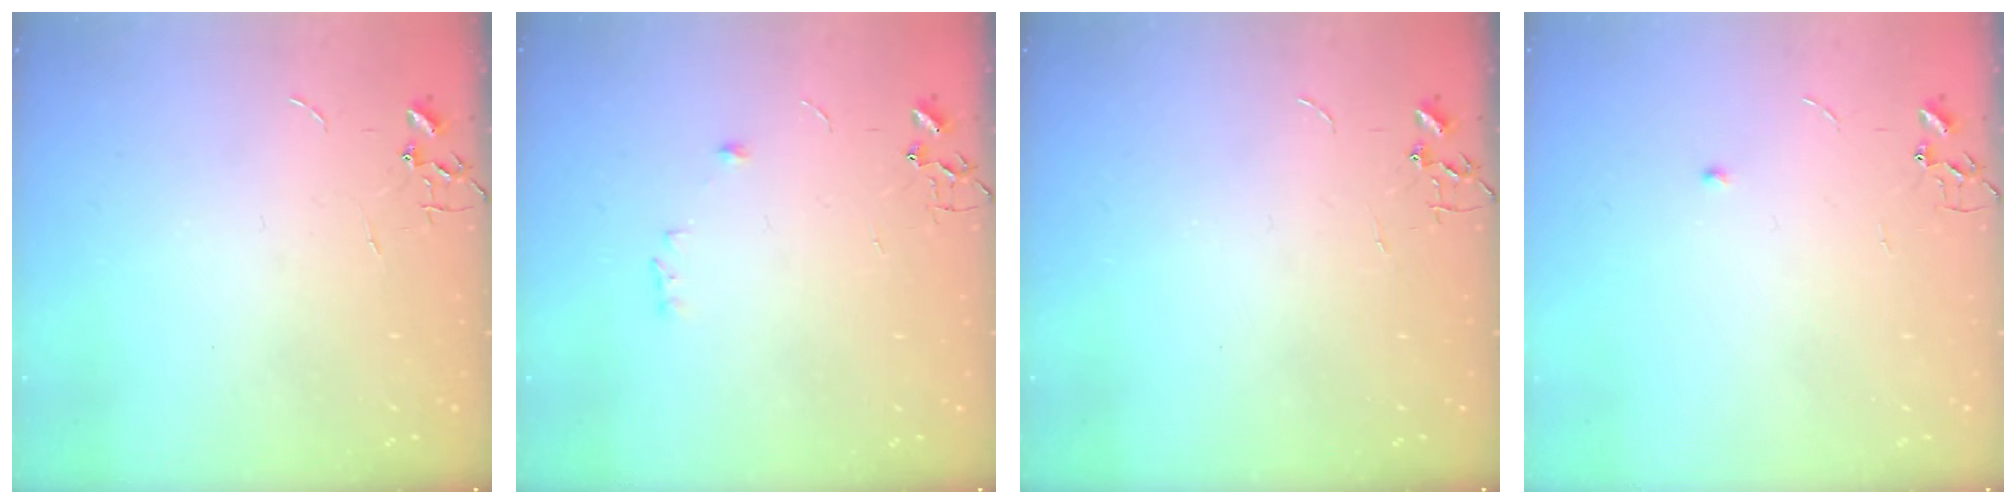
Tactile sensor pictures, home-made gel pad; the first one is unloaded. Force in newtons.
{"total": 4.9, "press": 4.8, "slide": 0.9}
{"total": 0.0}
{"total": 3.8, "press": 3.7, "slide": 0.7}